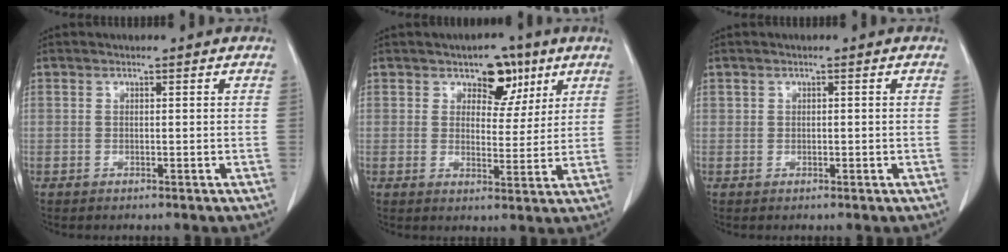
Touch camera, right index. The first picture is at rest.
{"total": 6.2, "force": [3.7, 3.8, 3.3], "torque": [-0.034, 0.003, 0.054]}
{"total": 0.6, "force": [0.3, 0.5, 0.1], "torque": [0.006, 0.000, 0.006]}